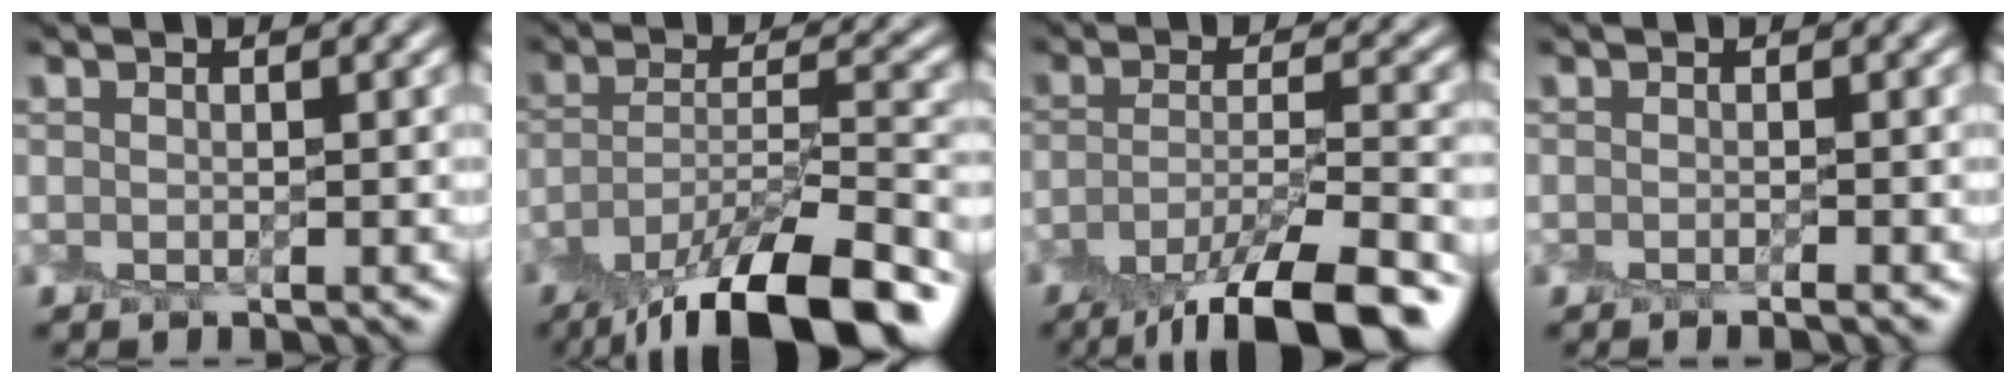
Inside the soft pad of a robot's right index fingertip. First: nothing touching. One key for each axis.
{"total": 12.5, "fx": -9.3, "fy": 3.3, "fz": 7.7, "tx": -0.141, "ty": 0.003, "tz": -0.150}
{"total": 10.2, "fx": -7.1, "fy": 2.6, "fz": 6.9, "tx": -0.117, "ty": -0.005, "tz": -0.112}
{"total": 0.8, "fx": -0.6, "fy": -0.4, "fz": 0.4, "tx": -0.005, "ty": -0.008, "tz": -0.012}